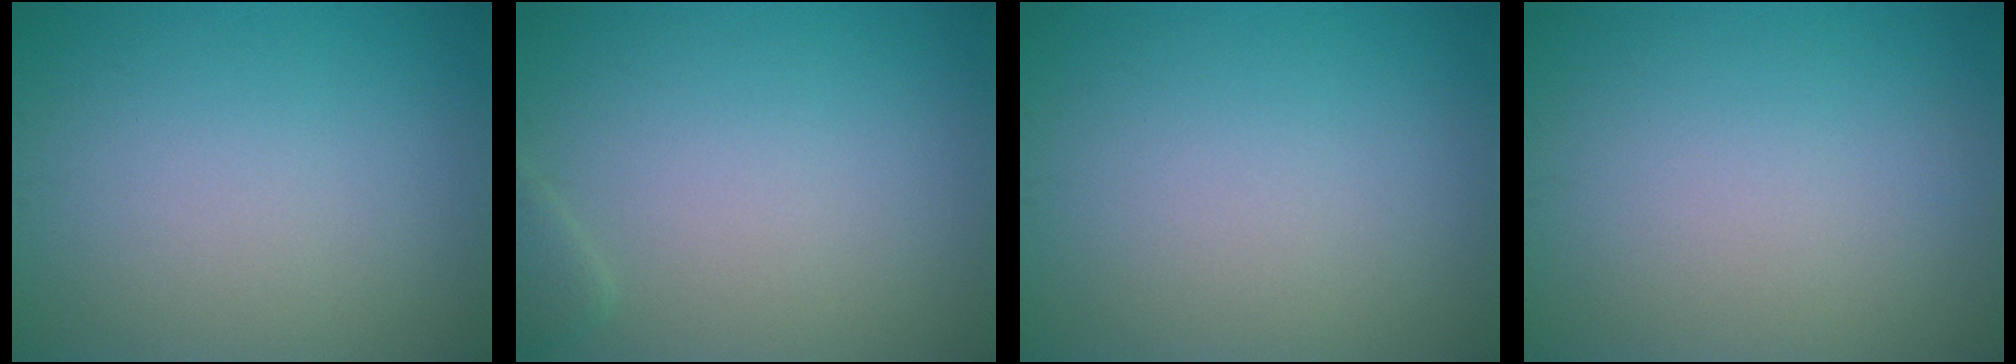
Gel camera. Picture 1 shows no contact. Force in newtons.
{"total": 0.9, "press": 0.9, "slide": 0.1}
{"total": 0.0}
{"total": 0.0}